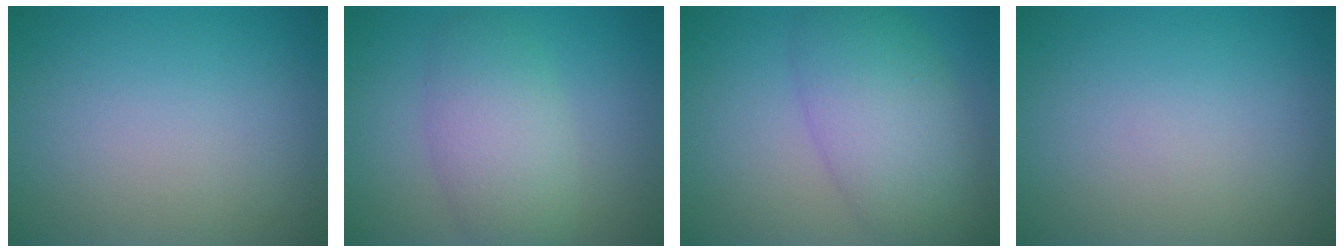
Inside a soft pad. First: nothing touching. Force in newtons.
{"total": 5.1, "press": 5.1, "slide": 0.2}
{"total": 6.8, "press": 6.8, "slide": 0.1}
{"total": 0.0}